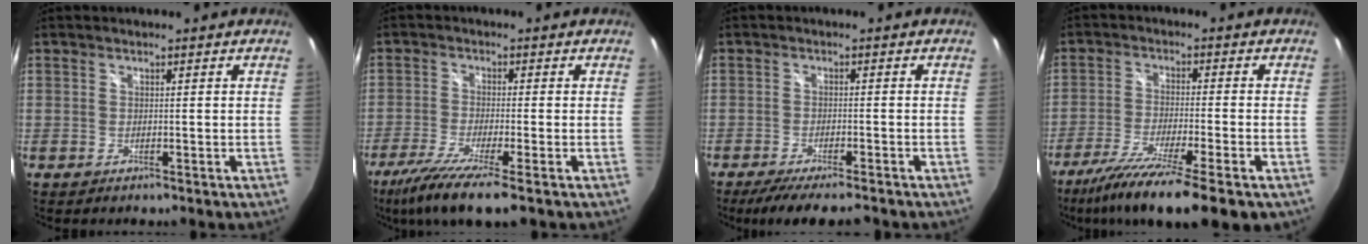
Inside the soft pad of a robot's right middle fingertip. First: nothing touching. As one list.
[{"total": 10.1, "force": [-7.1, 0.2, 7.2], "torque": [-0.164, -0.043, -0.128]}, {"total": 9.1, "force": [-7.7, 1.1, 4.6], "torque": [-0.097, -0.024, -0.122]}, {"total": 14.6, "force": [-10.6, 1.2, 10.0], "torque": [-0.195, -0.050, -0.177]}]